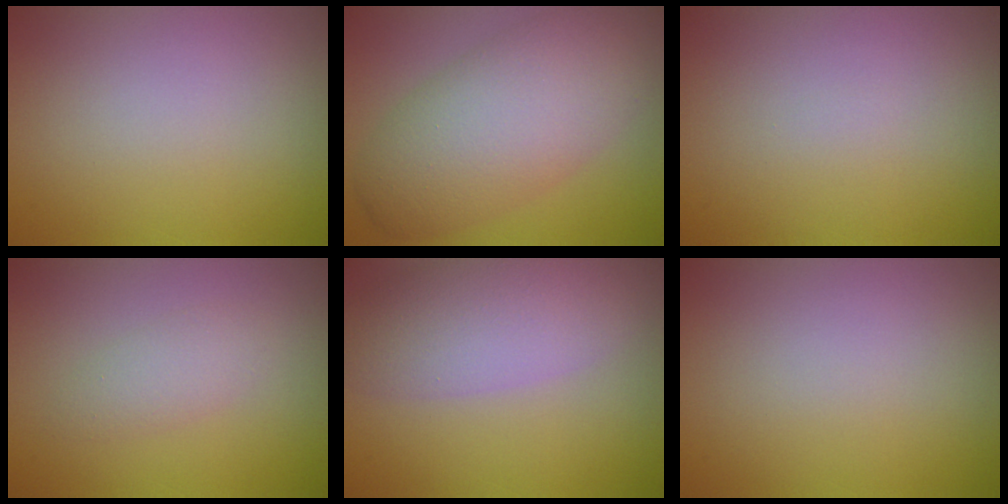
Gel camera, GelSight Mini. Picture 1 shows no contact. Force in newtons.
{"total": 8.7, "press": 8.6, "slide": 0.3}
{"total": 0.0}
{"total": 1.8, "press": 1.8, "slide": 0.0}
{"total": 5.7, "press": 5.7, "slide": 0.4}
{"total": 0.0}